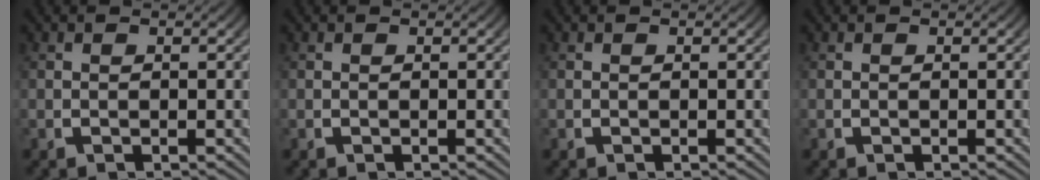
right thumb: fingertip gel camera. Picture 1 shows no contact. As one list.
[{"total": 0.0}, {"total": 0.0}, {"total": 0.0}]